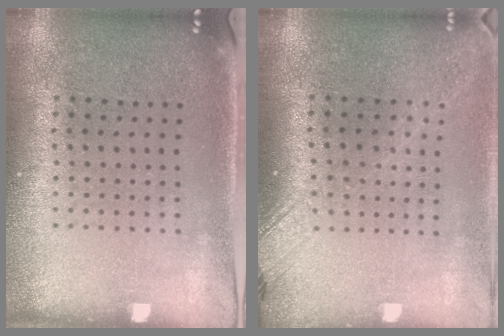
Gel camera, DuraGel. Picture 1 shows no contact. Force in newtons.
{"total": 2.1, "press": 1.6, "slide": 1.4}